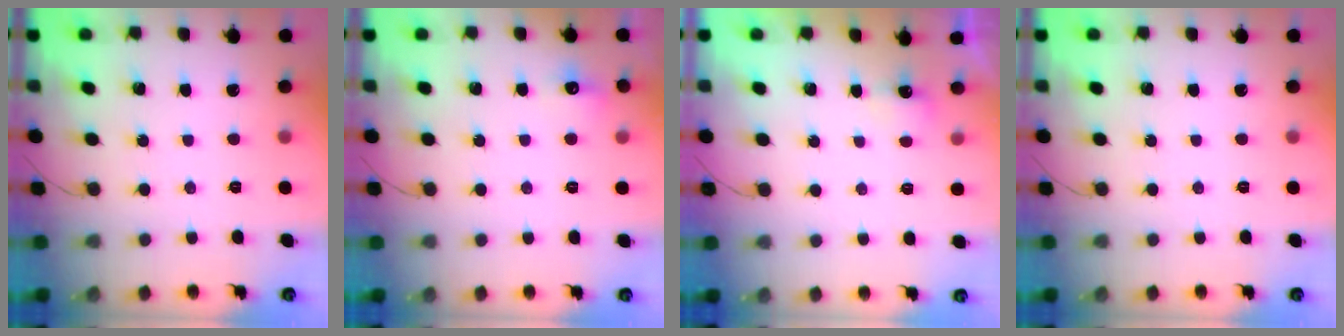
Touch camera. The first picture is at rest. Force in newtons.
{"total": 5.7, "press": 5.5, "slide": 1.7}
{"total": 2.4, "press": 2.3, "slide": 0.6}
{"total": 0.0}